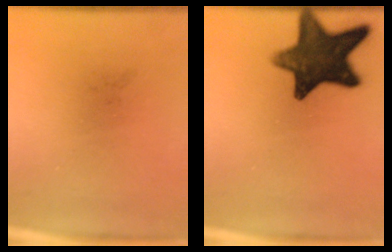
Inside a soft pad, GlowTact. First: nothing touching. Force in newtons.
{"total": 13.6}